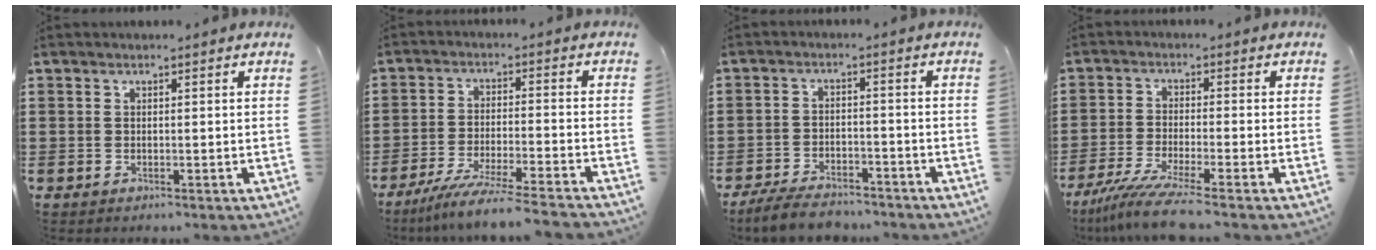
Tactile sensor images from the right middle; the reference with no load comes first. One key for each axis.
{"total": 7.2, "fx": -6.4, "fy": -0.6, "fz": 3.2, "tx": -0.063, "ty": -0.017, "tz": -0.120}
{"total": 5.1, "fx": -4.8, "fy": 1.0, "fz": 1.5, "tx": -0.037, "ty": 0.000, "tz": -0.094}
{"total": 6.7, "fx": -5.2, "fy": -0.1, "fz": 4.3, "tx": -0.104, "ty": -0.026, "tz": -0.102}